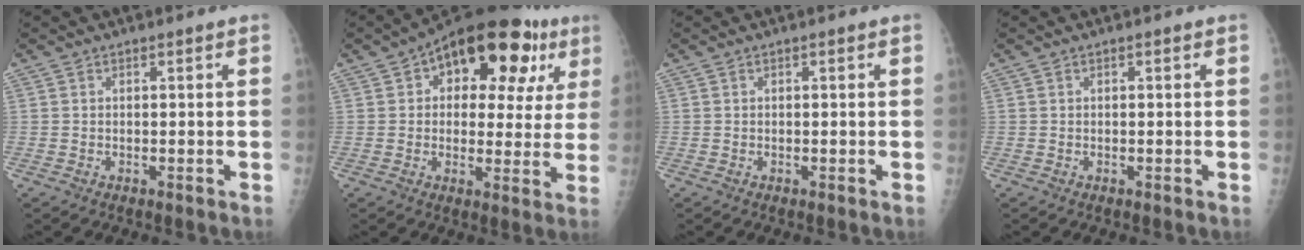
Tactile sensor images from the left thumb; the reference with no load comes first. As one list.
[{"total": 19.4, "force": [8.0, 10.6, 14.1], "torque": [-0.139, 0.008, 0.101]}, {"total": 0.0}, {"total": 0.0}]